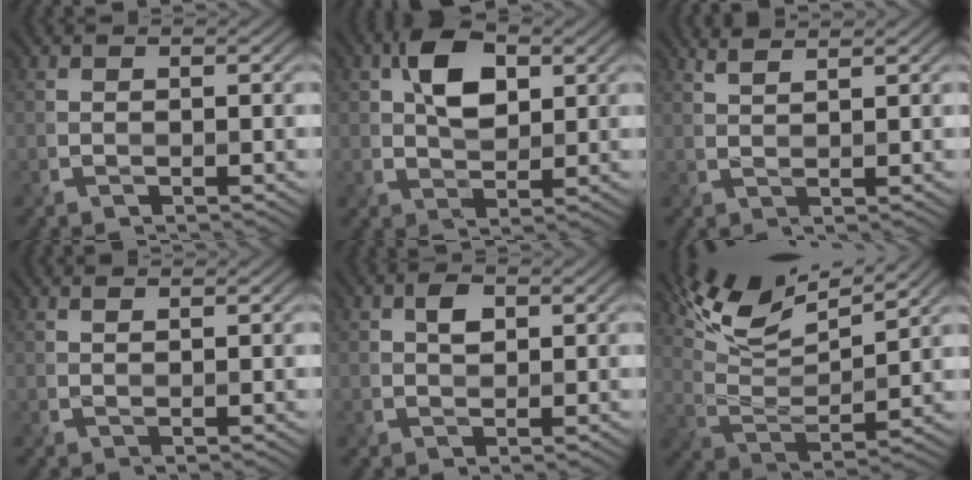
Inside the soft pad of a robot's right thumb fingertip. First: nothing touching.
{"total": 6.6, "force": [2.2, 3.9, 4.8], "torque": [-0.089, 0.006, 0.033]}
{"total": 2.2, "force": [1.8, 0.4, 1.2], "torque": [-0.021, 0.008, 0.032]}
{"total": 0.8, "force": [0.8, -0.1, 0.3], "torque": [-0.014, 0.002, 0.013]}
{"total": 1.9, "force": [0.8, 1.2, 1.3], "torque": [-0.026, 0.003, 0.013]}
{"total": 11.2, "force": [8.1, 2.9, 7.2], "torque": [-0.157, 0.013, 0.150]}